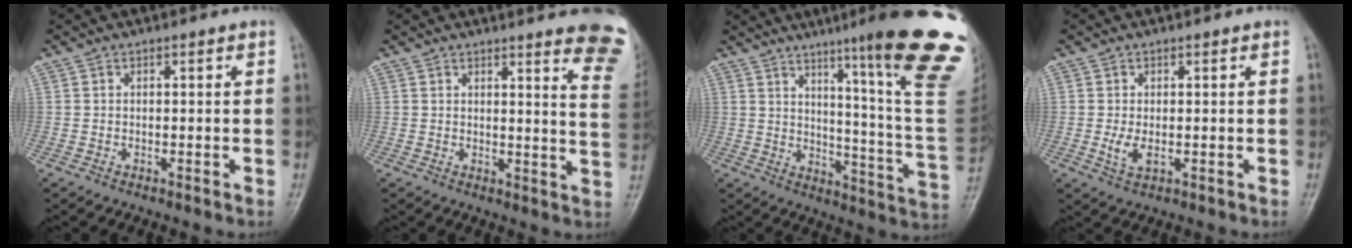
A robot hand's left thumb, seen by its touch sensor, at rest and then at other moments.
{"total": 14.3, "force": [12.2, 1.8, 7.3], "torque": [-0.053, -0.098, 0.114]}
{"total": 26.1, "force": [15.1, 1.5, 21.2], "torque": [-0.230, -0.091, 0.206]}
{"total": 2.9, "force": [0.0, 1.6, 2.4], "torque": [-0.049, -0.008, 0.004]}